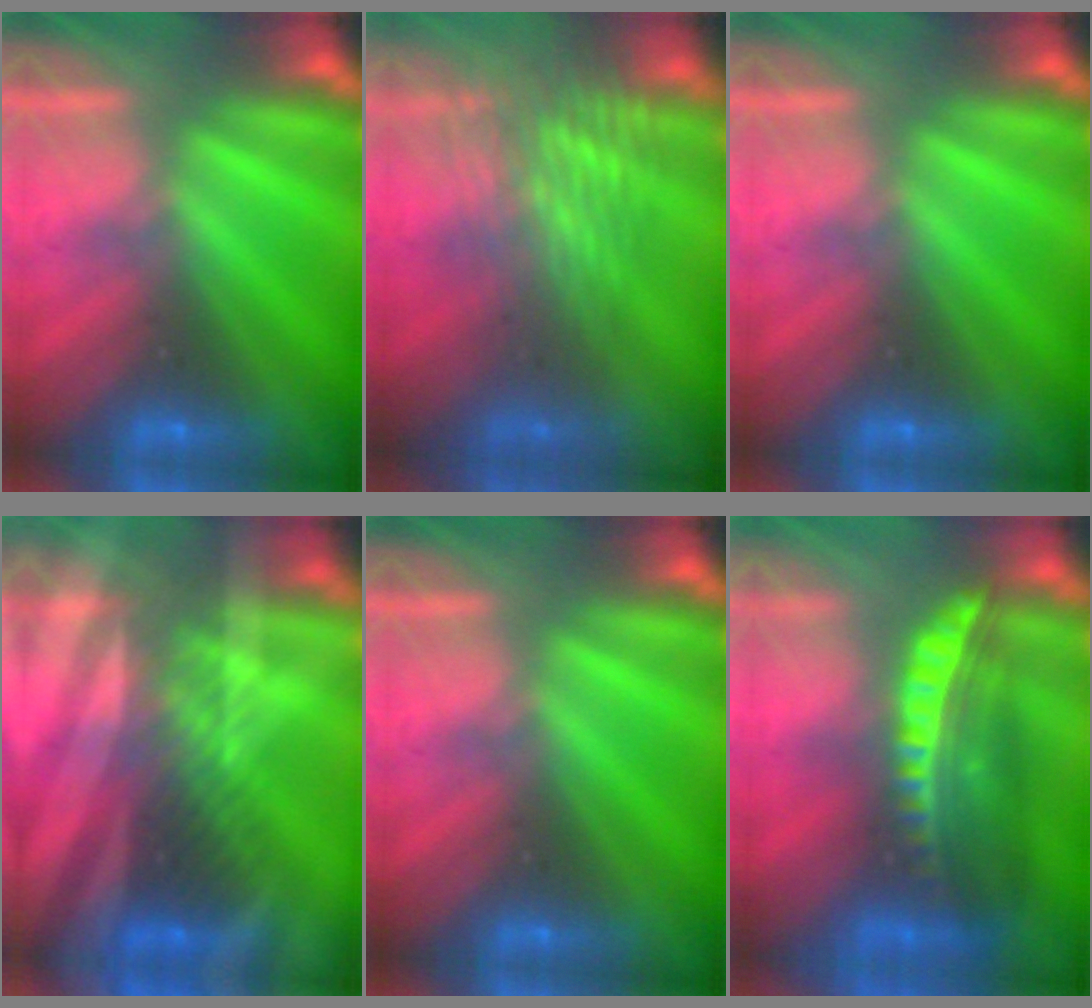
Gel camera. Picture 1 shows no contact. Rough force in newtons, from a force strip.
{"total": 3.1}
{"total": 0.0}
{"total": 3.1}
{"total": 0.0}
{"total": 5.8}